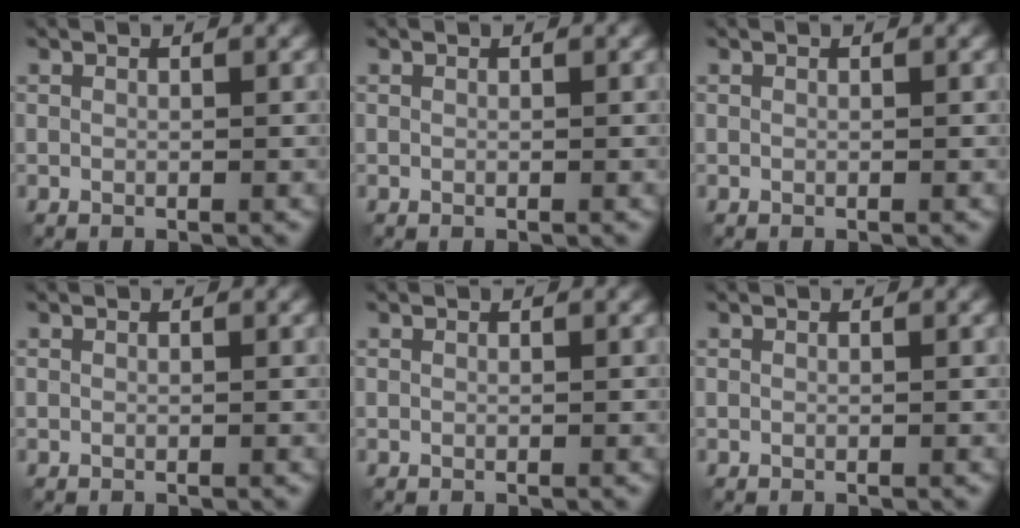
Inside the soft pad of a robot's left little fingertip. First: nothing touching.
{"total": 0.0}
{"total": 0.0}
{"total": 0.0}
{"total": 0.0}
{"total": 0.0}